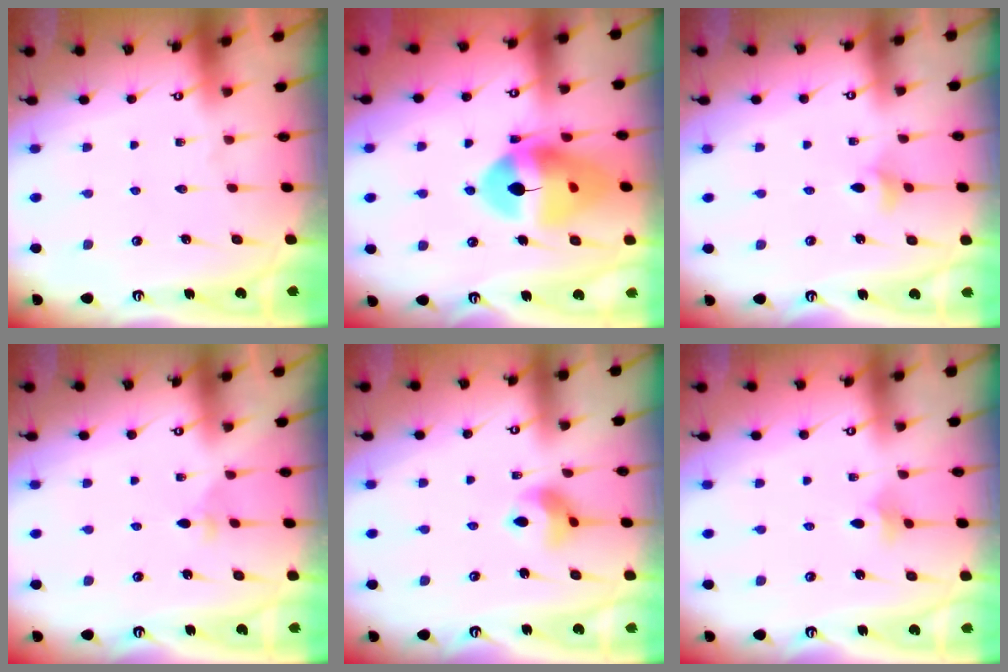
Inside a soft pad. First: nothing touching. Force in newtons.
{"total": 16.1, "press": 16.0, "slide": 1.7}
{"total": 3.4, "press": 3.3, "slide": 0.6}
{"total": 3.0, "press": 2.9, "slide": 0.5}
{"total": 7.7, "press": 7.7, "slide": 0.9}
{"total": 4.5, "press": 4.4, "slide": 0.9}